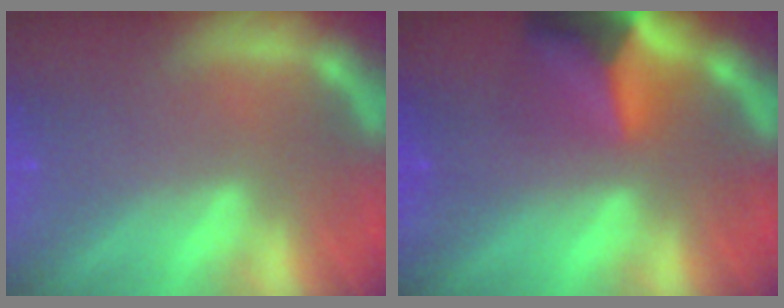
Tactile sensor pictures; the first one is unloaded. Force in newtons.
{"total": 7.4}